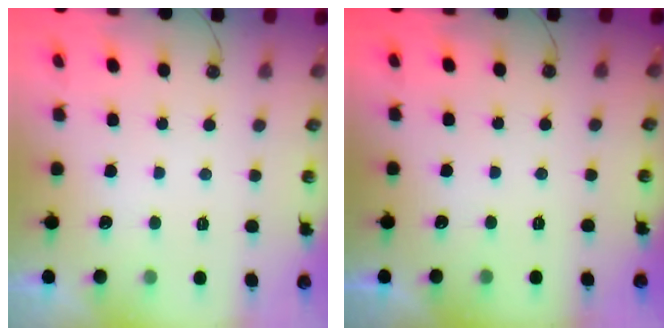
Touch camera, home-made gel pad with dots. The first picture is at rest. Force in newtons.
{"total": 0.0}